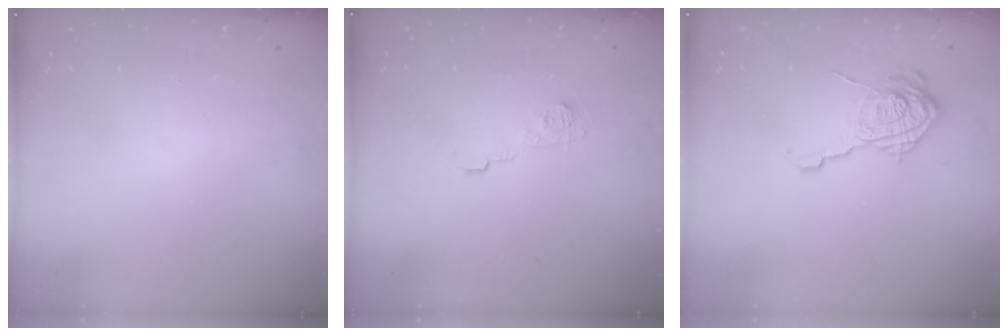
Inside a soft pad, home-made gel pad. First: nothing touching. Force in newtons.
{"total": 7.0, "press": 7.0, "slide": 0.6}
{"total": 16.1, "press": 16.1, "slide": 0.5}